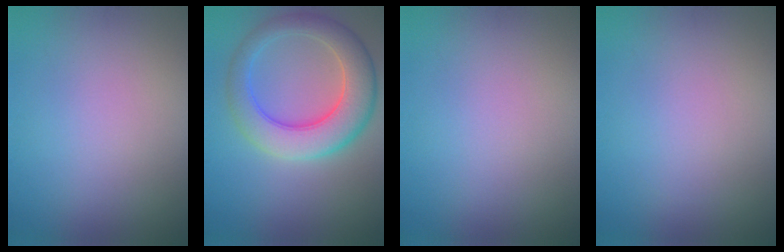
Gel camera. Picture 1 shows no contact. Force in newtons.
{"total": 7.1, "press": 7.1, "slide": 0.1}
{"total": 0.0}
{"total": 0.0}